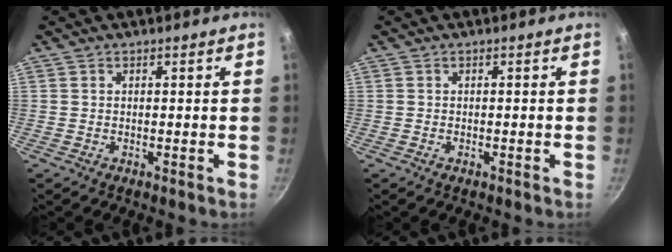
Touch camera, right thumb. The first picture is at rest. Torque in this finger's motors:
{"motor_torque": [-0.25, 0.07, -0.42, 0.00, 0.02]}